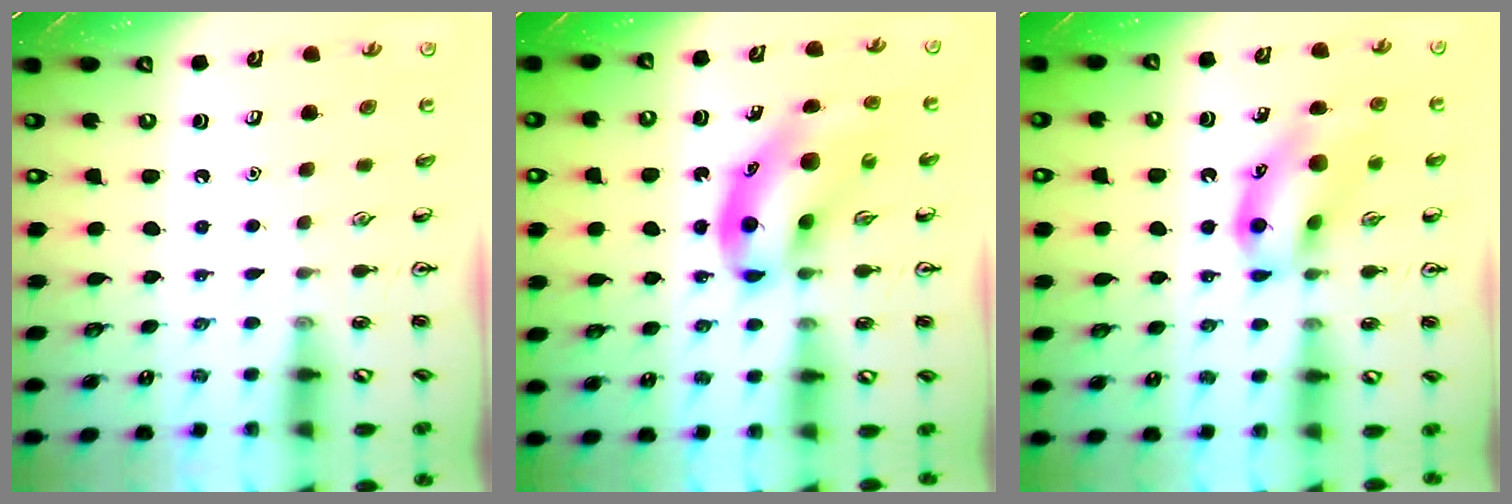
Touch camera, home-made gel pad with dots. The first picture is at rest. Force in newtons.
{"total": 12.1, "press": 11.6, "slide": 3.3}
{"total": 14.3, "press": 14.1, "slide": 2.6}